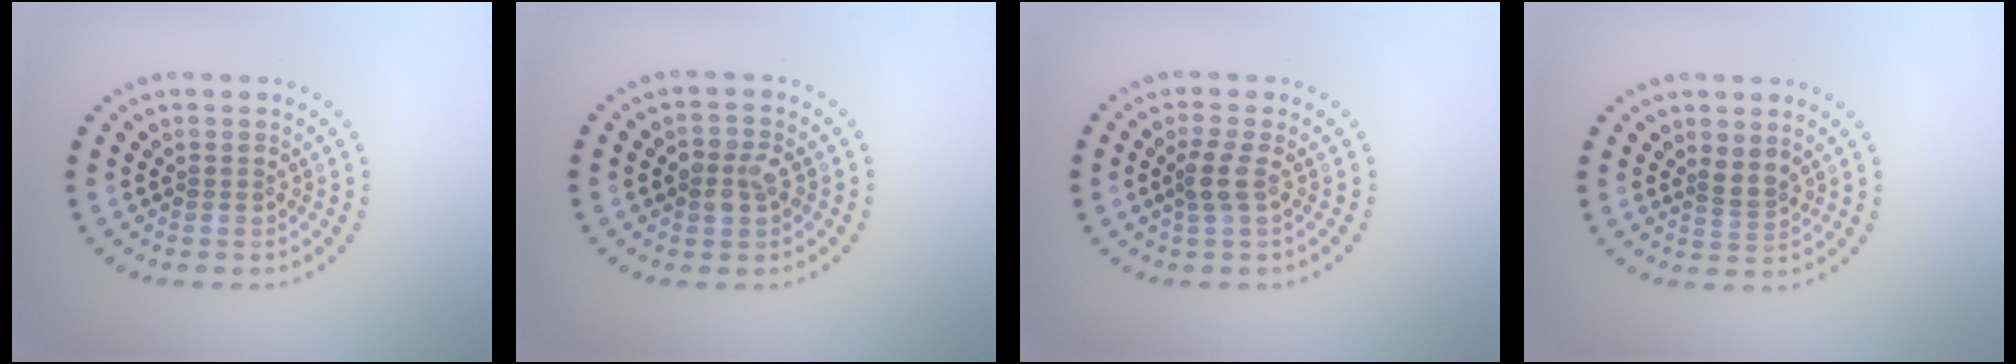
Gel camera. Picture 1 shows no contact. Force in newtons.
{"total": 2.6, "press": 2.6, "slide": 0.0}
{"total": 1.8, "press": 1.6, "slide": 0.8}
{"total": 1.8, "press": 1.3, "slide": 1.2}